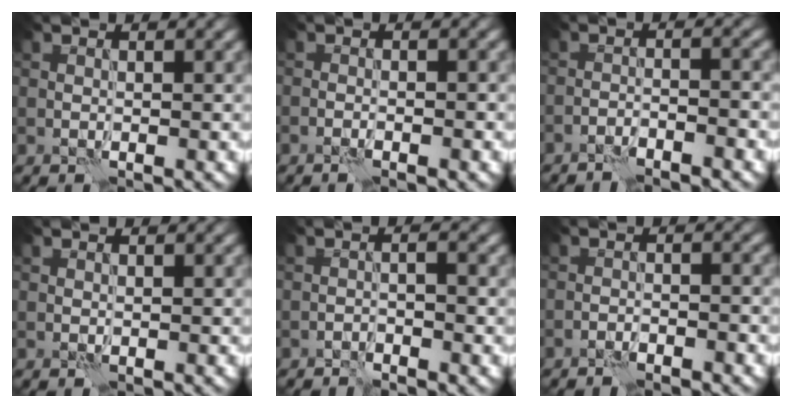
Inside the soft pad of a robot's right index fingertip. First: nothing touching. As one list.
[{"total": 1.9, "force": [-1.3, 0.3, 1.3], "torque": [-0.022, 0.014, -0.025]}, {"total": 2.9, "force": [-2.5, 0.2, 1.5], "torque": [-0.028, 0.010, -0.048]}, {"total": 0.0}, {"total": 1.5, "force": [-1.2, 0.2, 0.9], "torque": [-0.015, 0.006, -0.025]}, {"total": 2.0, "force": [-1.7, 0.2, 1.0], "torque": [-0.020, 0.011, -0.033]}]